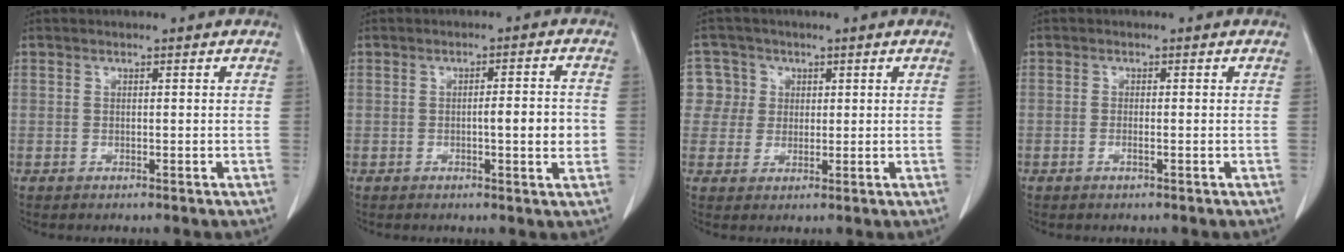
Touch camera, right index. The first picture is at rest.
{"total": 5.0, "force": [-0.6, 0.5, 4.9], "torque": [-0.072, 0.001, -0.008]}
{"total": 4.9, "force": [1.4, 4.7, 0.0], "torque": [0.015, 0.015, 0.030]}
{"total": 0.7, "force": [-0.2, 0.0, 0.6], "torque": [-0.012, 0.001, -0.001]}